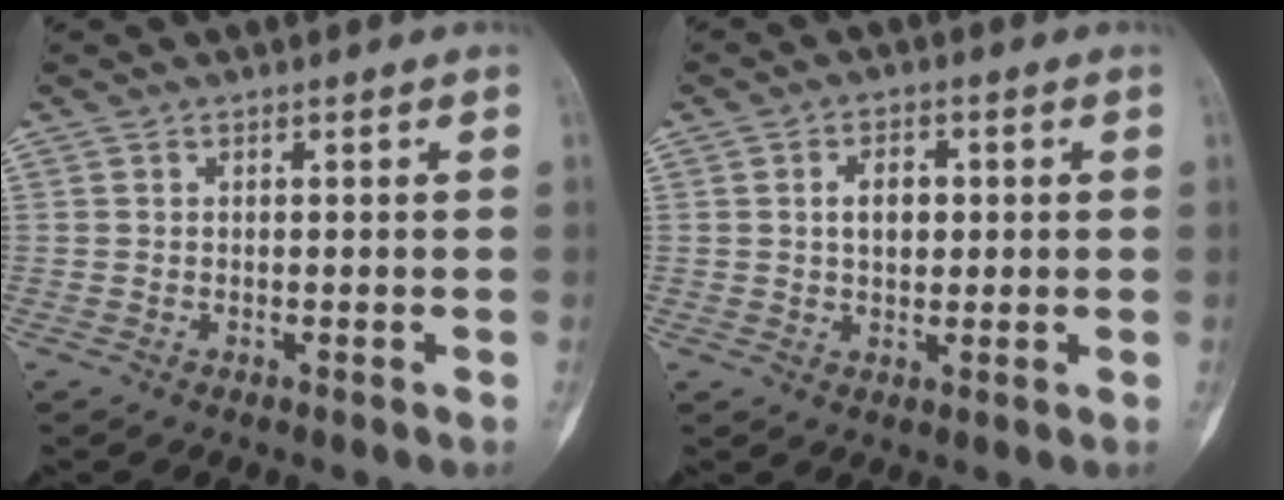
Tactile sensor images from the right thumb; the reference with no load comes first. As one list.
[{"total": 4.9, "force": [0.8, 3.2, 3.7], "torque": [-0.048, 0.002, 0.012]}]